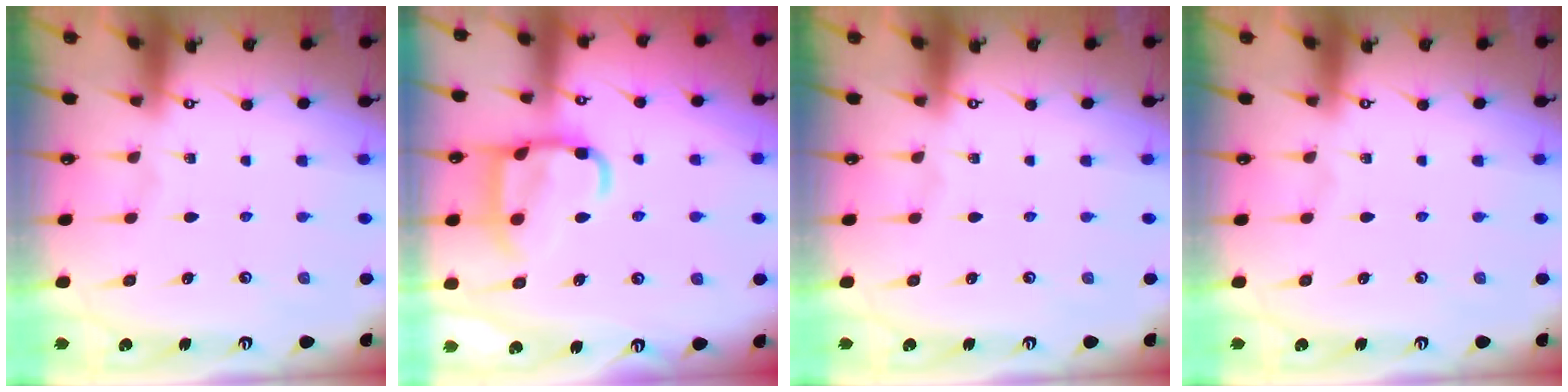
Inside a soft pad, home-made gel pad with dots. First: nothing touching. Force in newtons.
{"total": 14.8, "press": 14.7, "slide": 1.3}
{"total": 0.0}
{"total": 0.0}